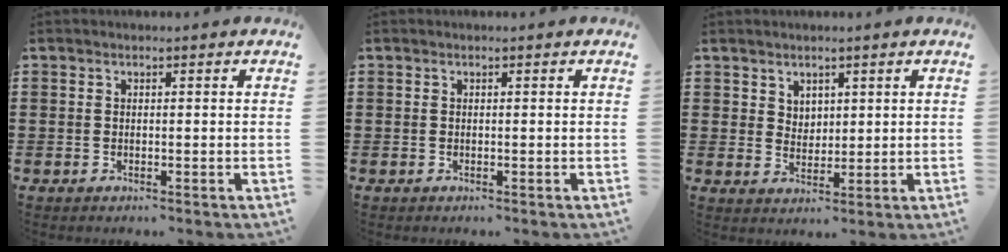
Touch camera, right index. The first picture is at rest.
{"total": 0.0}
{"total": 3.1, "force": [2.2, 2.1, 0.3], "torque": [-0.014, 0.007, 0.042]}